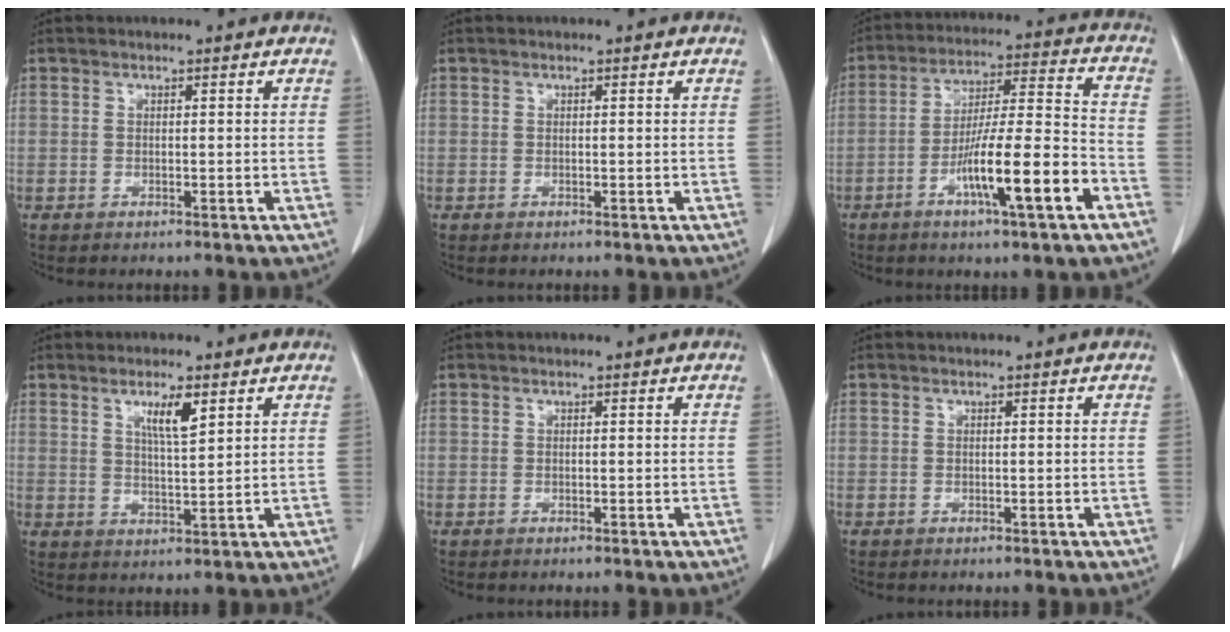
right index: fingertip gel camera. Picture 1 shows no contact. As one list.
[{"total": 0.0}, {"total": 14.3, "force": [-6.2, 0.6, 12.8], "torque": [-0.223, -0.002, -0.103]}, {"total": 4.9, "force": [2.6, 0.5, 4.1], "torque": [-0.073, -0.003, 0.046]}, {"total": 0.0}, {"total": 0.0}]